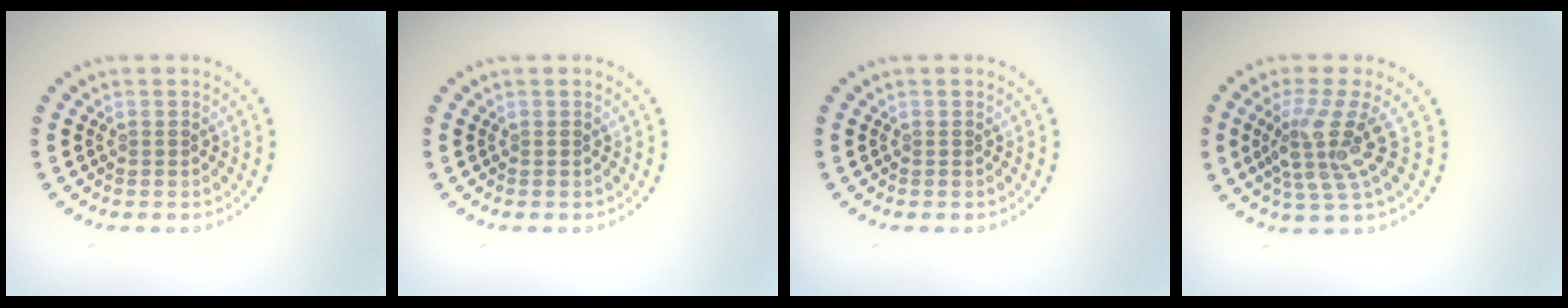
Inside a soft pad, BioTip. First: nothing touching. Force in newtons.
{"total": 0.0}
{"total": 0.0}
{"total": 4.5, "press": 3.2, "slide": 3.1}